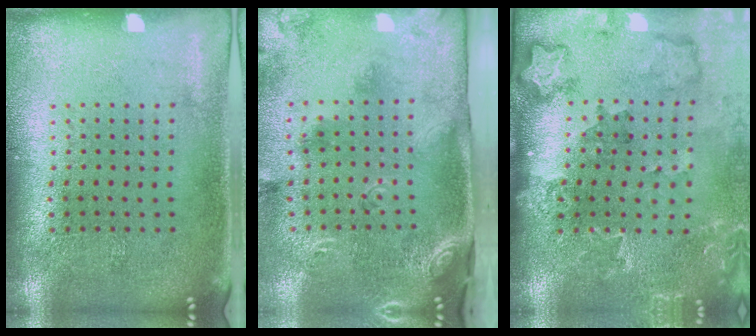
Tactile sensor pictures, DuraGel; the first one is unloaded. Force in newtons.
{"total": 3.0, "press": 1.8, "slide": 2.3}
{"total": 2.0, "press": 1.9, "slide": 0.4}